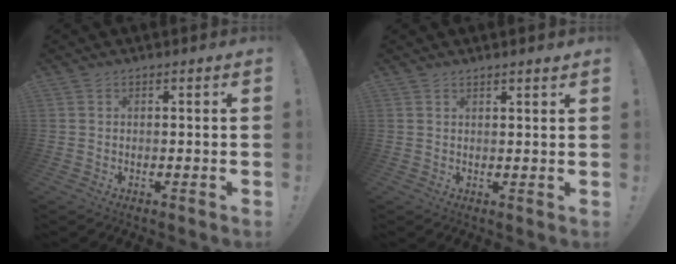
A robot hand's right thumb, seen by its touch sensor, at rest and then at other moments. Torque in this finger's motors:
{"motor_torque": [0.12, -0.38, -0.09, 0.03, 0.13]}